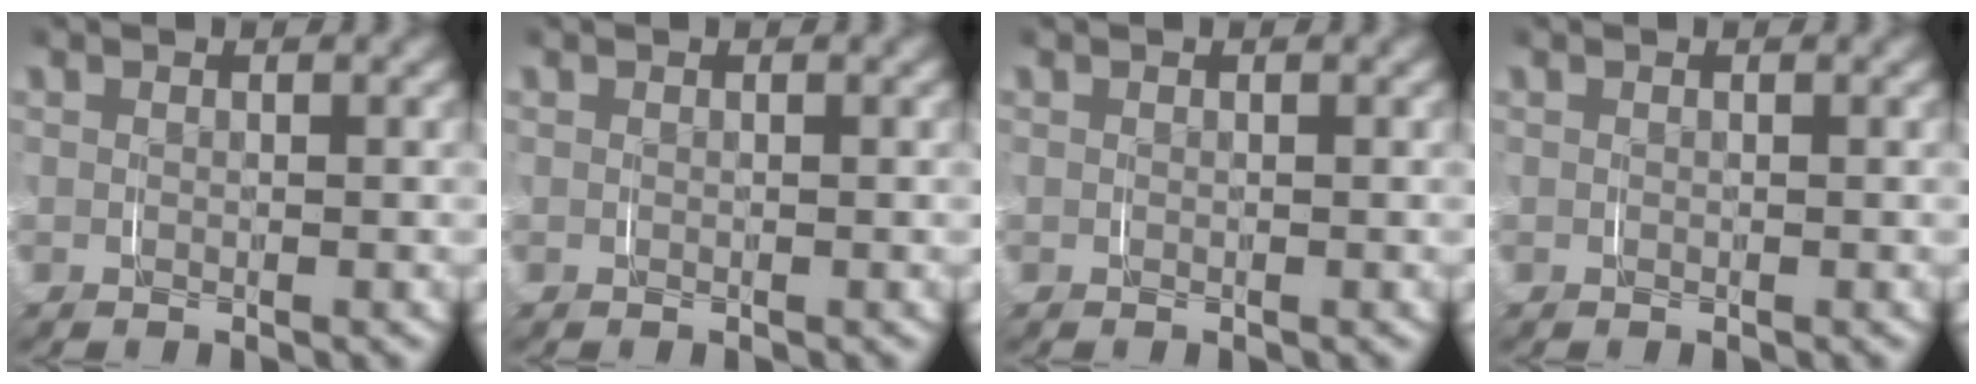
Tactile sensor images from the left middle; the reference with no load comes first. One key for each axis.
{"total": 0.0}
{"total": 0.0}
{"total": 0.0}